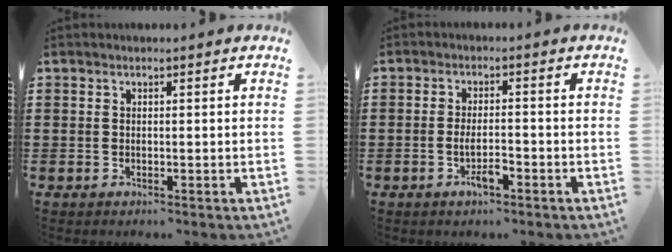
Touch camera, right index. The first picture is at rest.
{"total": 3.6, "force": [-1.7, 1.1, 3.0], "torque": [-0.058, 0.002, -0.032]}